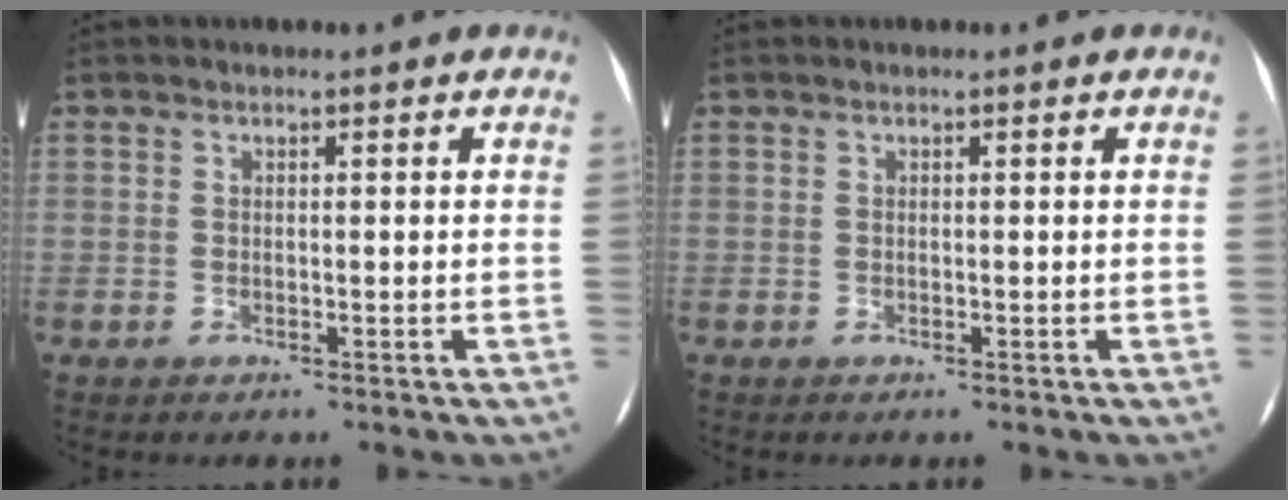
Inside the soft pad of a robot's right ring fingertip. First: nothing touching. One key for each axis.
{"total": 0.0}